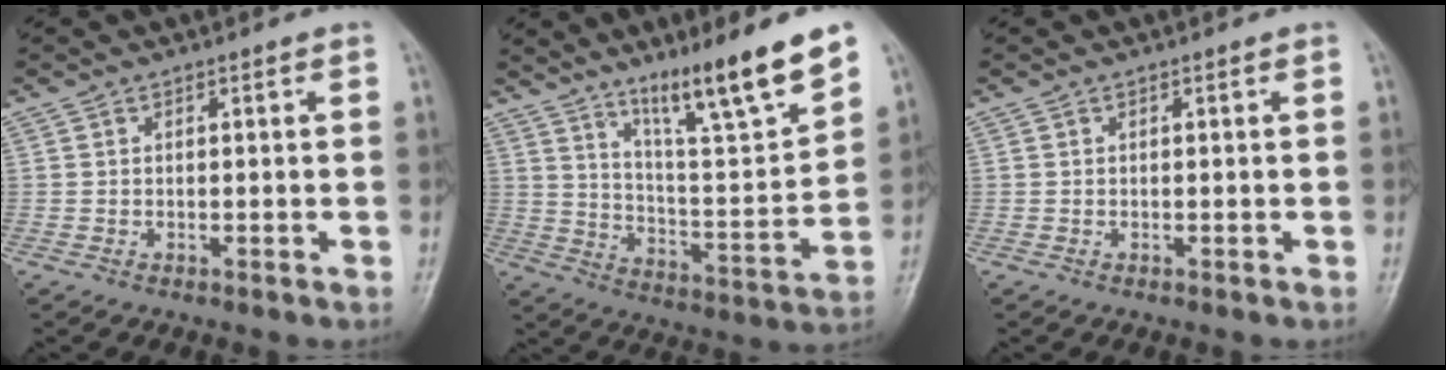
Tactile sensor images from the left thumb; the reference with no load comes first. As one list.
[{"total": 16.6, "force": [11.7, 1.6, 11.6], "torque": [-0.168, -0.074, 0.199]}, {"total": 0.0}]